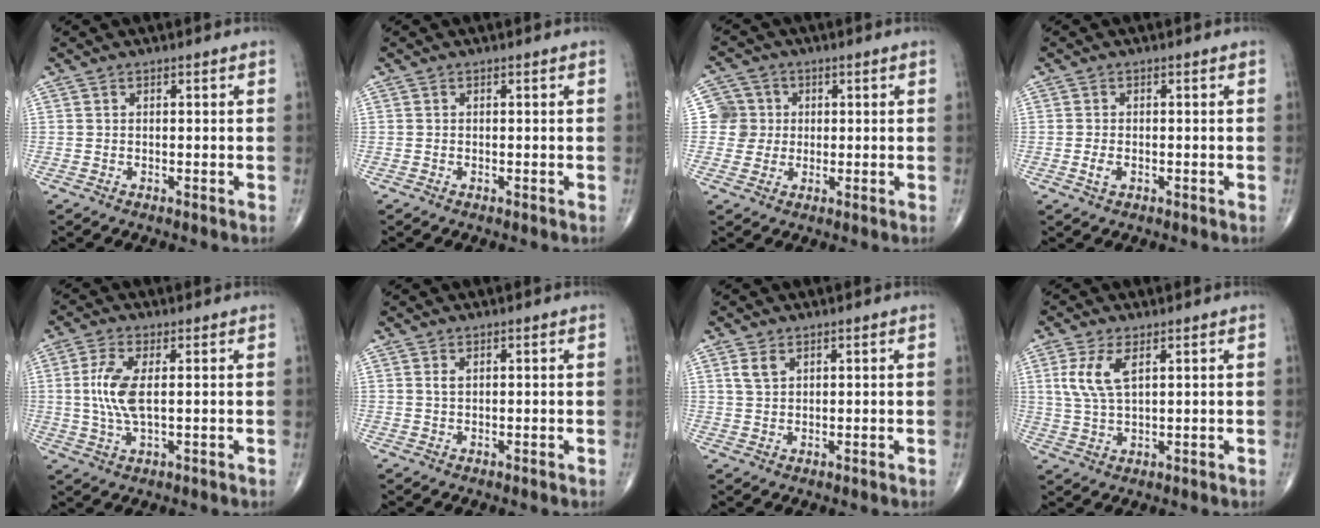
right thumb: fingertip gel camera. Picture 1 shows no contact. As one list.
[{"total": 0.0}, {"total": 5.5, "force": [0.6, 5.4, 0.2], "torque": [0.031, 0.008, 0.003]}, {"total": 1.9, "force": [-0.5, 1.1, 1.4], "torque": [-0.031, 0.000, -0.009]}, {"total": 7.3, "force": [0.7, 2.6, 6.8], "torque": [-0.163, -0.004, 0.015]}, {"total": 0.9, "force": [0.4, 0.4, 0.7], "torque": [-0.015, 0.003, 0.011]}, {"total": 2.5, "force": [1.4, 1.5, 1.5], "torque": [-0.029, -0.001, 0.034]}, {"total": 6.5, "force": [2.4, 2.6, 5.5], "torque": [-0.126, -0.003, 0.055]}]